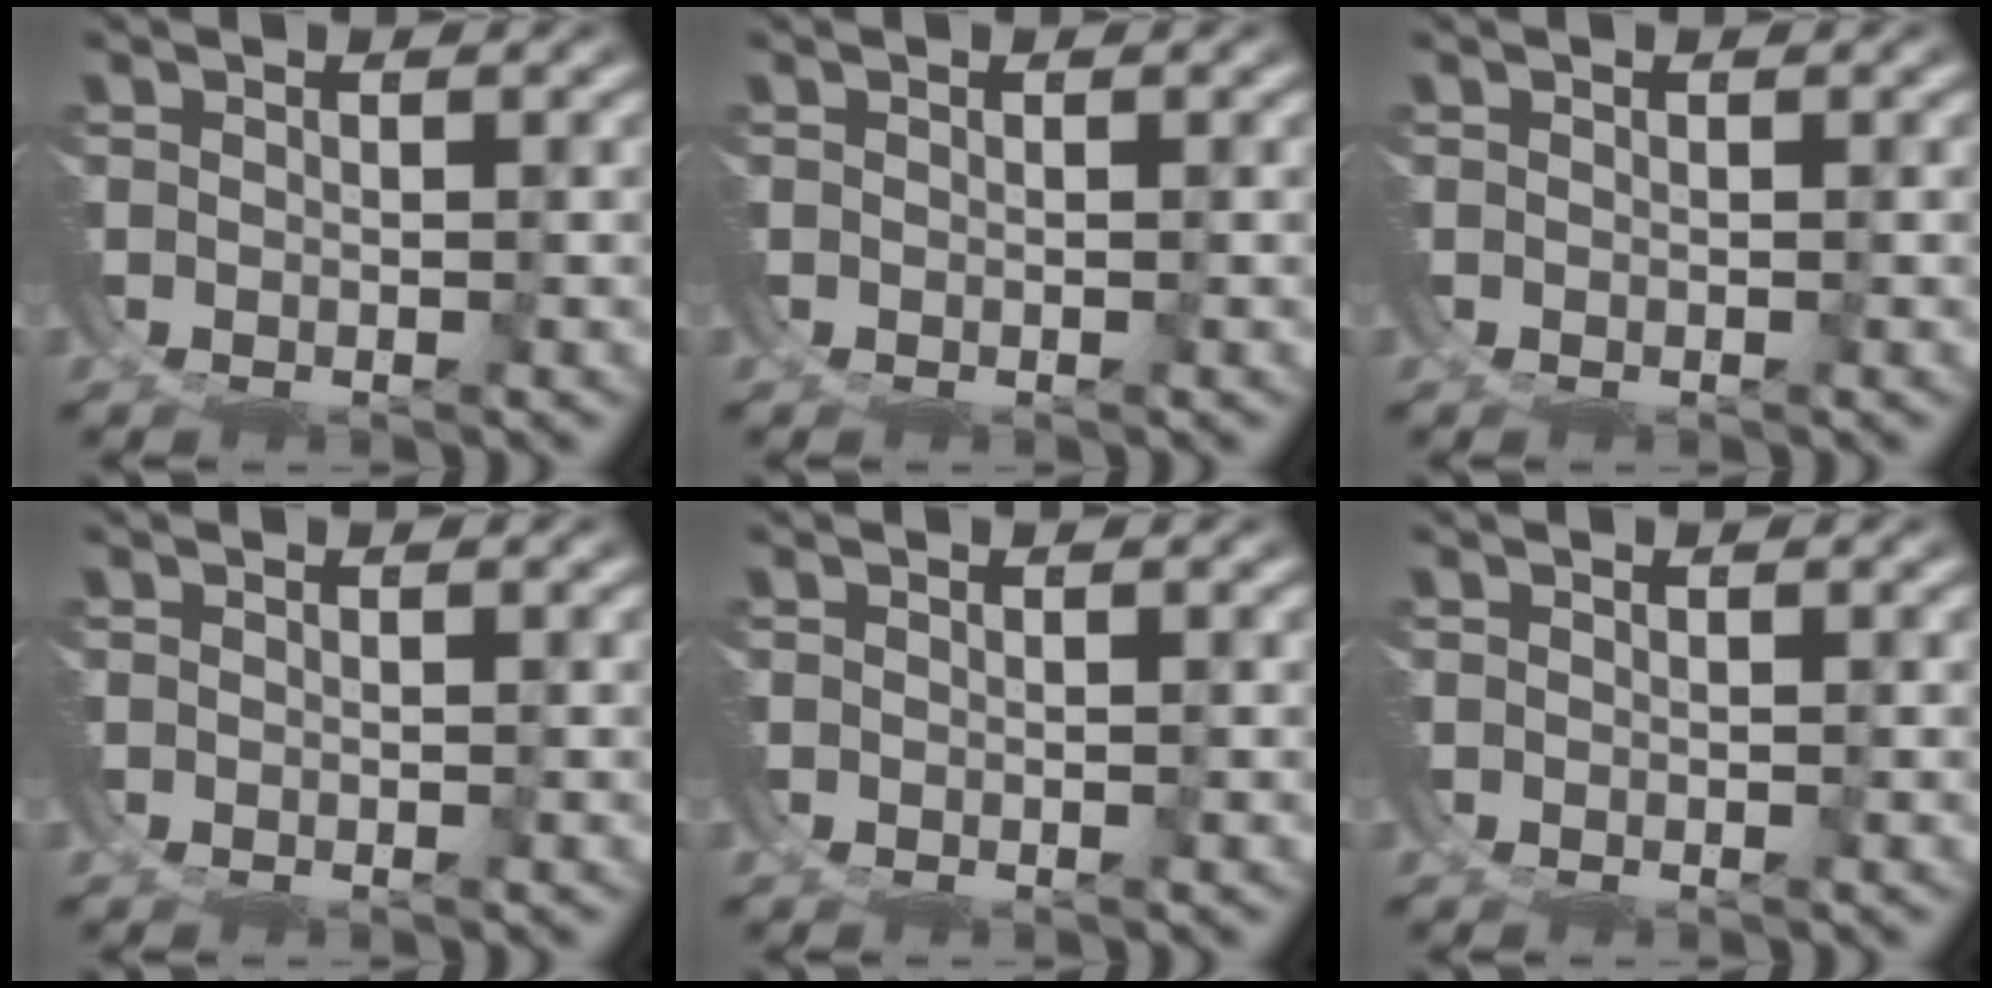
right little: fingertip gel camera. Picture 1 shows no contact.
{"total": 0.0}
{"total": 0.0}
{"total": 0.0}
{"total": 0.0}
{"total": 0.0}